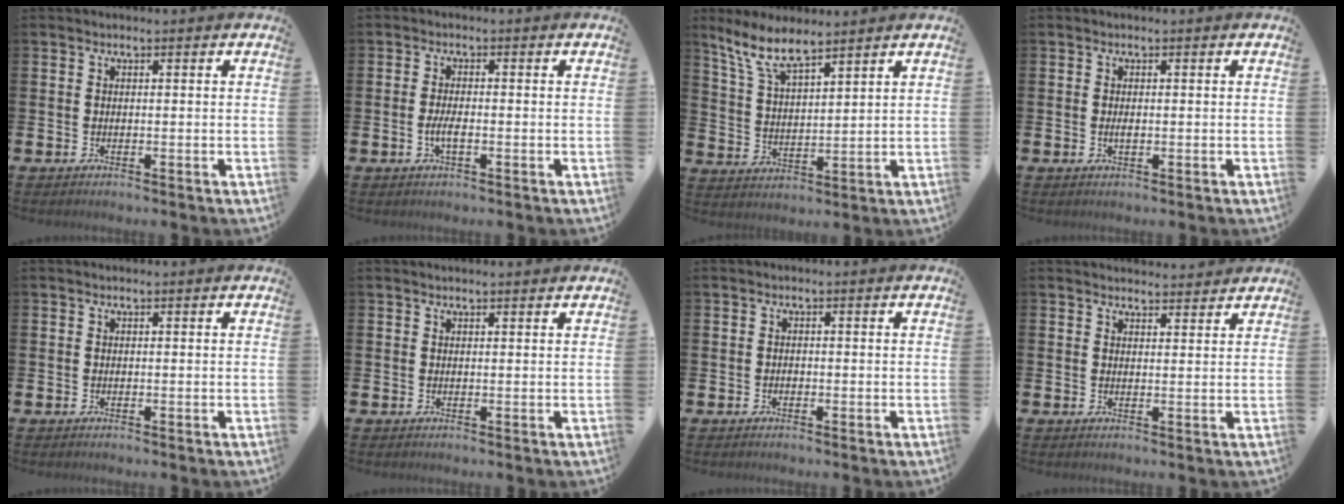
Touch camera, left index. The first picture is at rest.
{"total": 2.3, "force": [-0.7, 0.8, 2.1], "torque": [-0.031, -0.002, -0.014]}
{"total": 7.3, "force": [6.2, 1.4, 3.6], "torque": [-0.091, -0.019, 0.113]}
{"total": 0.9, "force": [0.0, 0.4, 0.8], "torque": [-0.018, 0.003, -0.001]}
{"total": 0.0}
{"total": 0.8, "force": [0.8, -0.1, 0.2], "torque": [0.011, -0.006, 0.012]}
{"total": 0.5, "force": [-0.3, 0.4, 0.1], "torque": [-0.005, 0.003, -0.007]}
{"total": 2.7, "force": [2.6, 0.4, -0.1], "torque": [0.012, -0.019, 0.045]}